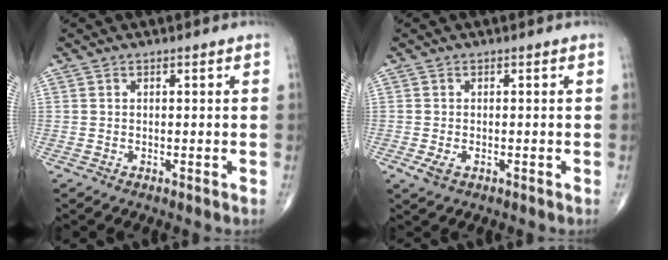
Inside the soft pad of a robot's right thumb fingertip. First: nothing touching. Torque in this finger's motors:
{"motor_torque": [0.56, 0.20, -0.28, -0.25, 0.00]}